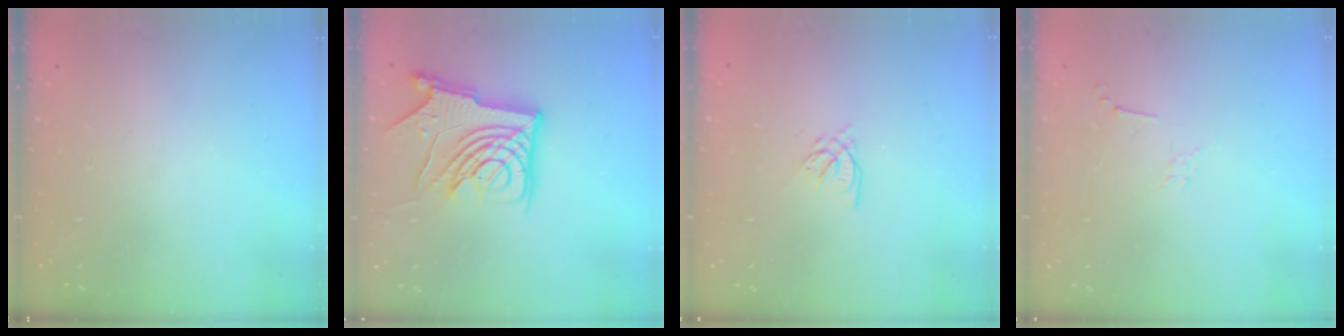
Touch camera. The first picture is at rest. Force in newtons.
{"total": 14.9, "press": 14.8, "slide": 1.8}
{"total": 3.4, "press": 3.4, "slide": 0.2}
{"total": 3.3, "press": 3.2, "slide": 0.8}